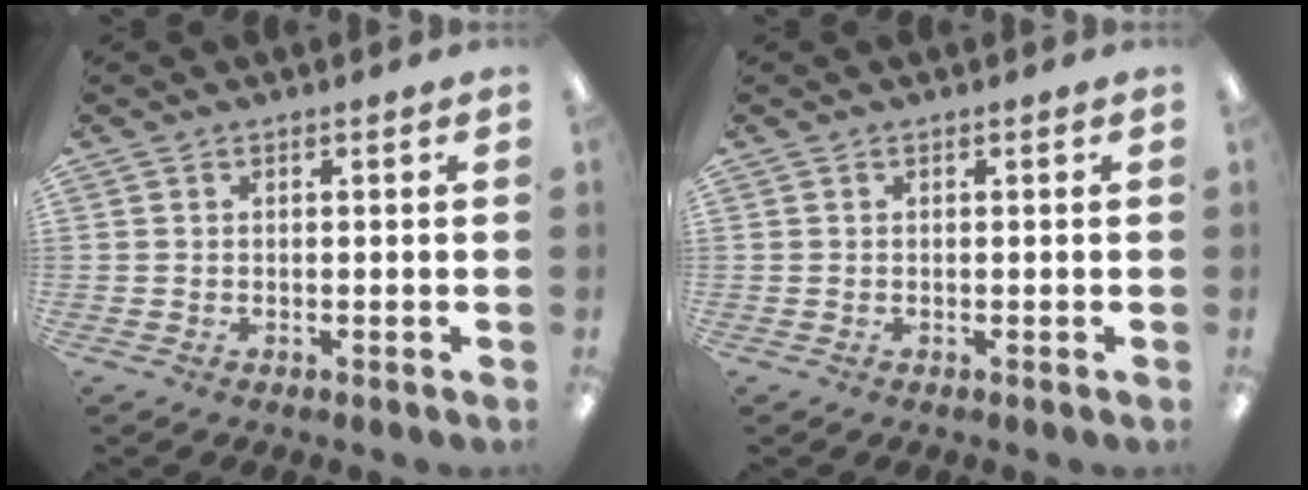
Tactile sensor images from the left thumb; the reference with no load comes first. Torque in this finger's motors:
{"motor_torque": [0.00, 0.00, -0.11, 0.05, 0.00]}